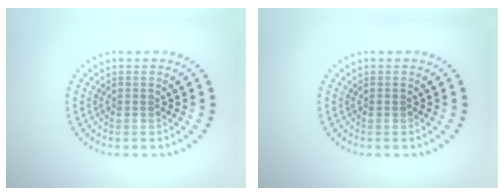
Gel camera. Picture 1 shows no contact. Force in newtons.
{"total": 0.0}